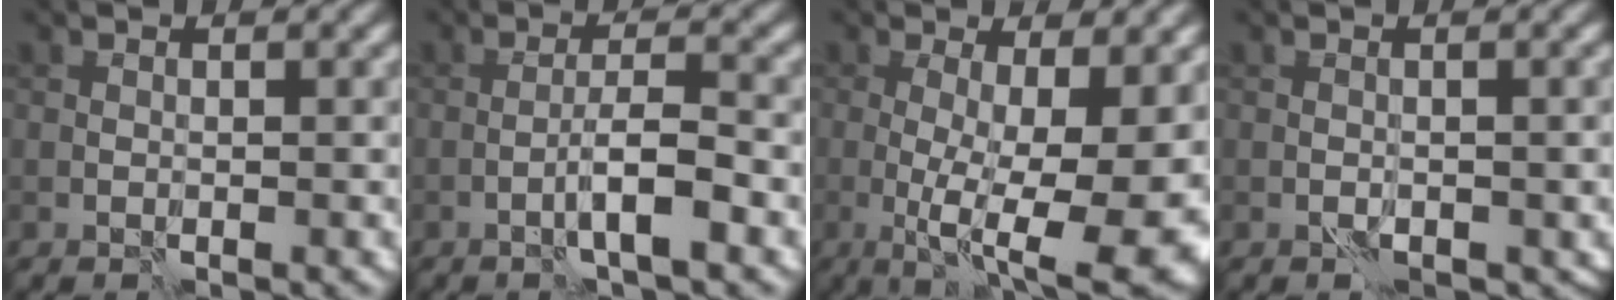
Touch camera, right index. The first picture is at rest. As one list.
[{"total": 3.0, "force": [-1.4, 0.3, 2.6], "torque": [-0.044, 0.013, -0.030]}, {"total": 11.7, "force": [-0.9, 3.4, 11.2], "torque": [-0.138, -0.006, -0.010]}, {"total": 1.8, "force": [-0.8, 1.1, 1.2], "torque": [-0.014, -0.004, -0.008]}]